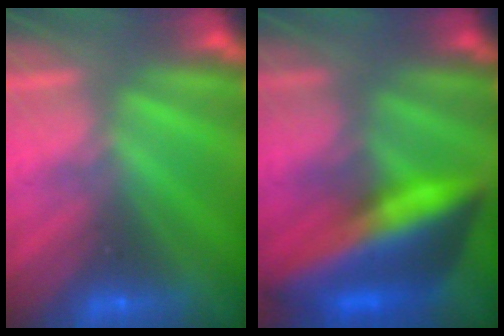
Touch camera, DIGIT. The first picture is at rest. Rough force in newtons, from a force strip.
{"total": 7.1}